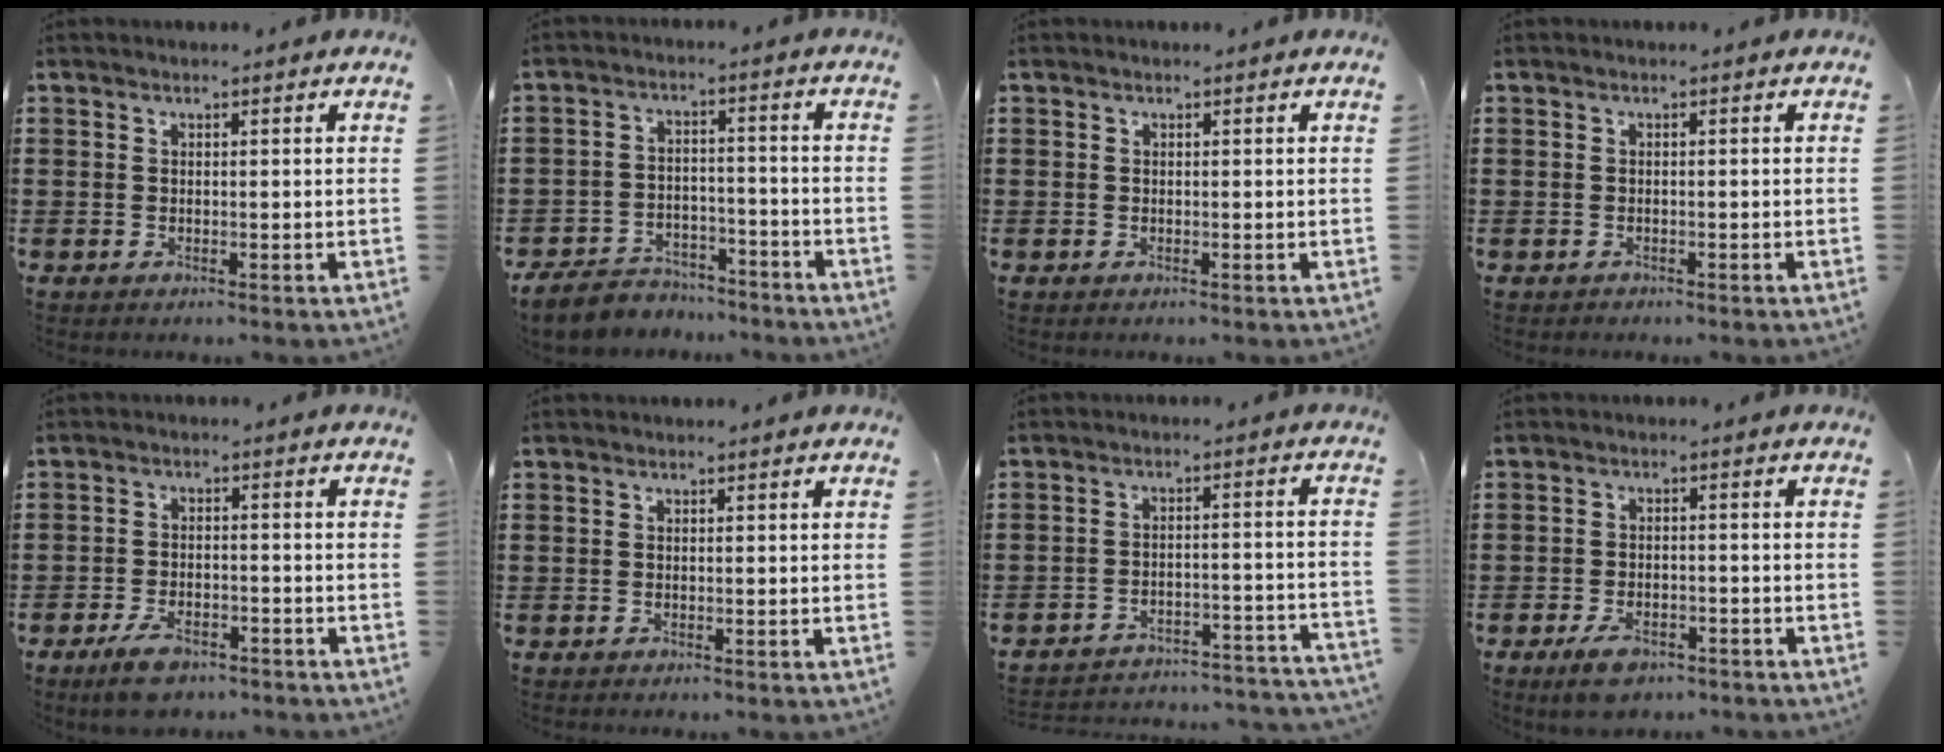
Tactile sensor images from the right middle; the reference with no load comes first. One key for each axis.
{"total": 5.7, "fx": -5.4, "fy": 1.6, "fz": 0.9, "tx": -0.024, "ty": 0.011, "tz": -0.109}
{"total": 0.0}
{"total": 0.7, "fx": -0.5, "fy": 0.4, "fz": -0.1, "tx": 0.000, "ty": 0.005, "tz": -0.014}
{"total": 5.0, "fx": -3.8, "fy": 1.9, "fz": 2.7, "tx": -0.057, "ty": 0.007, "tz": -0.073}
{"total": 0.0}
{"total": 3.6, "fx": -3.5, "fy": 0.2, "fz": 0.9, "tx": -0.022, "ty": -0.008, "tz": -0.076}
{"total": 4.1, "fx": -3.1, "fy": 1.7, "fz": 2.0, "tx": -0.040, "ty": 0.009, "tz": -0.061}